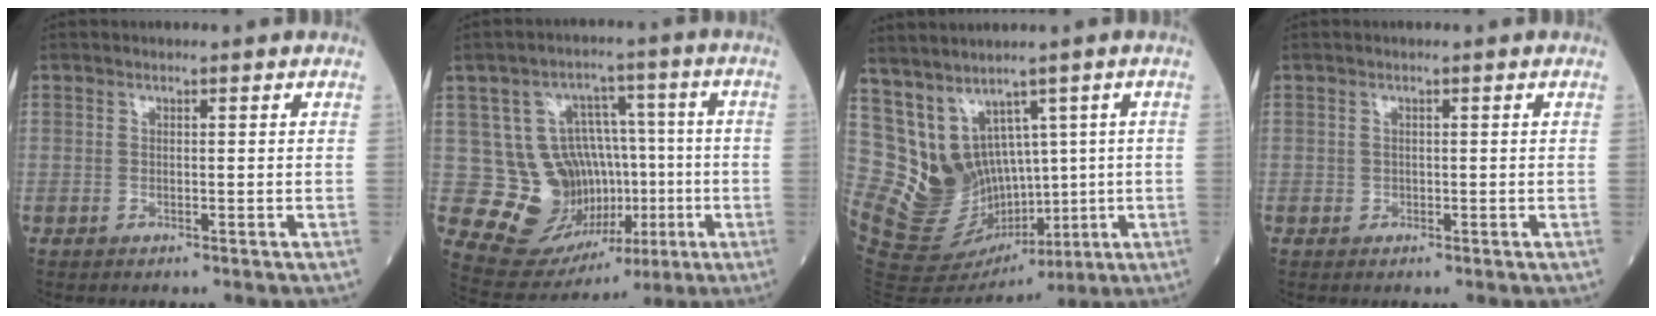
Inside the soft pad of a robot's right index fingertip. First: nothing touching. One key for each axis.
{"total": 12.9, "fx": -1.4, "fy": 10.7, "fz": 7.0, "tx": -0.115, "ty": 0.040, "tz": 0.008}
{"total": 12.6, "fx": 3.0, "fy": 10.4, "fz": 6.5, "tx": -0.138, "ty": 0.044, "tz": 0.106}
{"total": 0.0}